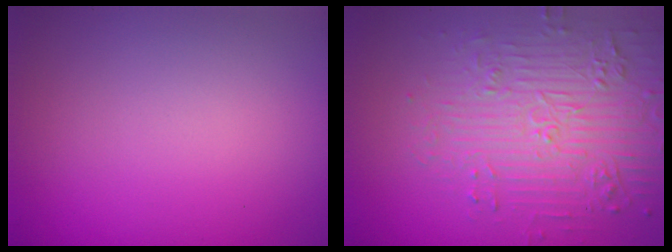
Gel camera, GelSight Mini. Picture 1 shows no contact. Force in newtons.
{"total": 4.8, "press": 4.2, "slide": 2.4}